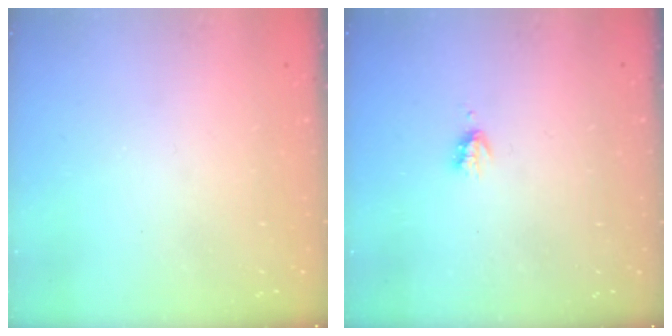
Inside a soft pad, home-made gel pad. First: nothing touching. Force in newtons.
{"total": 2.9, "press": 2.8, "slide": 0.5}